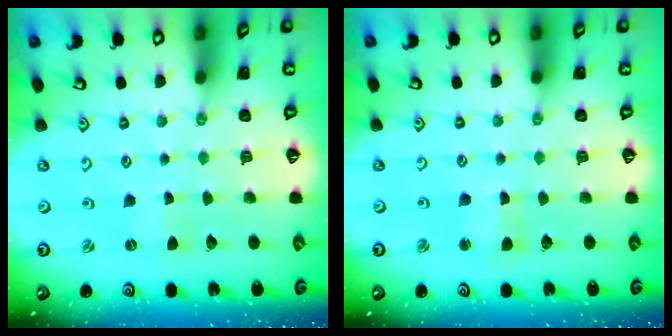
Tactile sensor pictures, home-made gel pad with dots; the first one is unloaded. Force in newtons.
{"total": 2.2, "press": 2.2, "slide": 0.3}